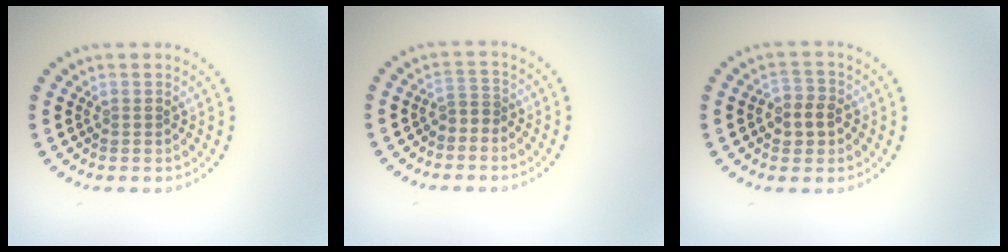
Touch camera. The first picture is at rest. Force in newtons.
{"total": 1.3, "press": 1.0, "slide": 0.8}
{"total": 2.8, "press": 2.7, "slide": 0.7}